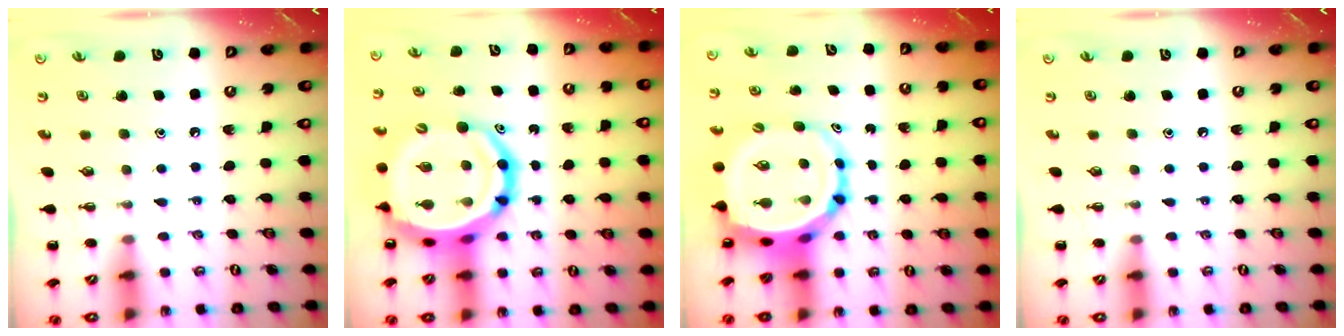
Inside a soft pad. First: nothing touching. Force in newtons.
{"total": 19.9, "press": 19.2, "slide": 5.2}
{"total": 10.0, "press": 9.7, "slide": 2.5}
{"total": 0.0}